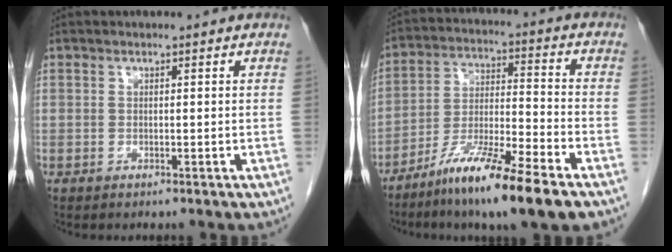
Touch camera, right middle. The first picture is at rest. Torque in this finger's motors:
{"motor_torque": [1.24, -0.89, 0.74, 0.19]}